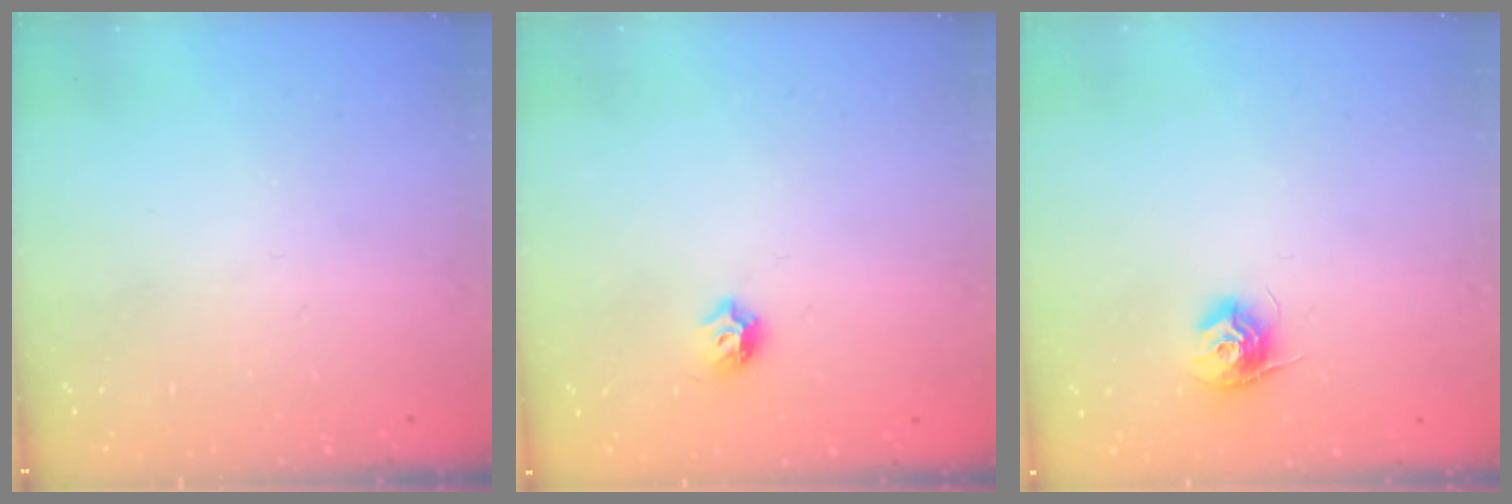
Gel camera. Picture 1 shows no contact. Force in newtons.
{"total": 4.4, "press": 4.3, "slide": 0.9}
{"total": 9.6, "press": 9.6, "slide": 0.4}